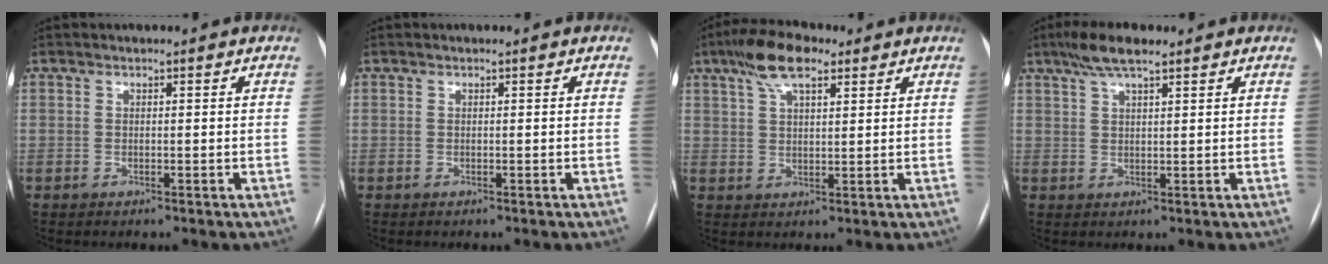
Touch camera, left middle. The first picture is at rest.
{"total": 0.0}
{"total": 9.1, "force": [5.8, 3.1, 6.3], "torque": [-0.124, 0.026, 0.101]}
{"total": 5.9, "force": [4.2, 1.0, 4.0], "torque": [-0.083, 0.020, 0.076]}